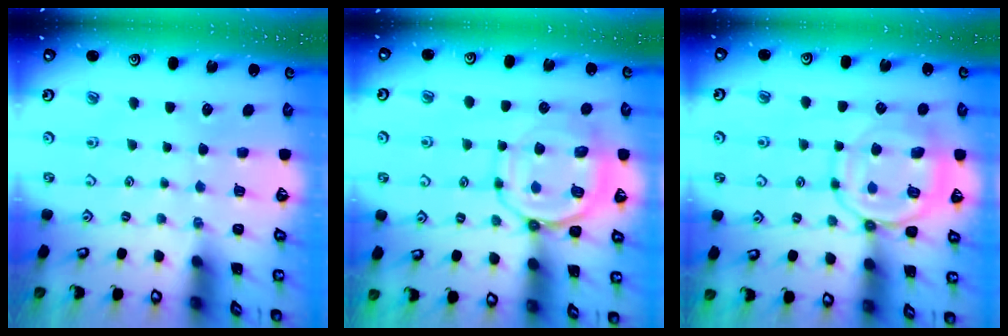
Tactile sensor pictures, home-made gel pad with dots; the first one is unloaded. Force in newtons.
{"total": 10.4, "press": 10.4, "slide": 1.2}
{"total": 11.1, "press": 11.1, "slide": 1.1}